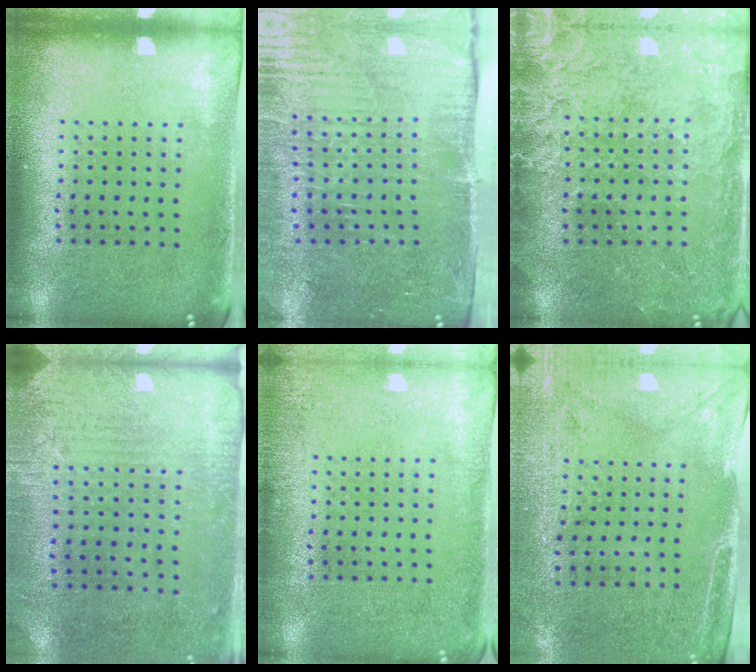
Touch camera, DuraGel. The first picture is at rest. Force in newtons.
{"total": 5.4, "press": 4.6, "slide": 2.8}
{"total": 3.4, "press": 3.2, "slide": 1.1}
{"total": 2.9, "press": 2.4, "slide": 1.6}
{"total": 1.8, "press": 1.8, "slide": 0.3}
{"total": 2.9, "press": 2.5, "slide": 1.6}